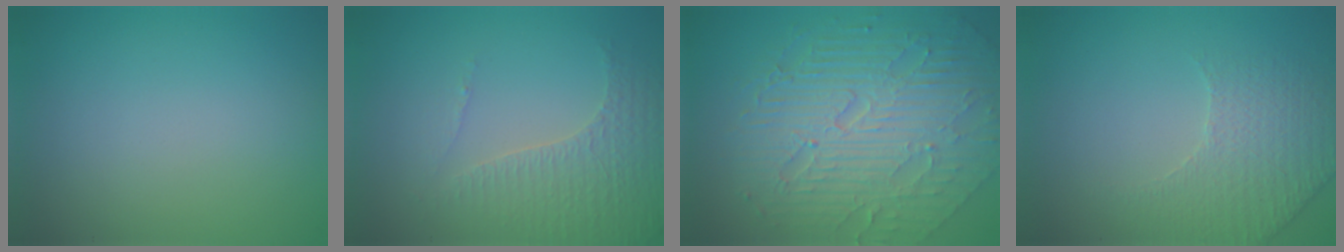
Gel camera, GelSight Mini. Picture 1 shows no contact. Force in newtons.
{"total": 4.3, "press": 3.1, "slide": 3.0}
{"total": 10.3, "press": 6.8, "slide": 7.7}
{"total": 2.2, "press": 2.0, "slide": 1.0}